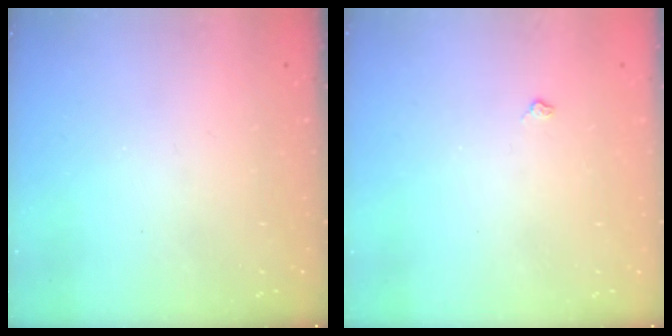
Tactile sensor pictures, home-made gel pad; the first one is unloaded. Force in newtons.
{"total": 3.0, "press": 3.0, "slide": 0.5}